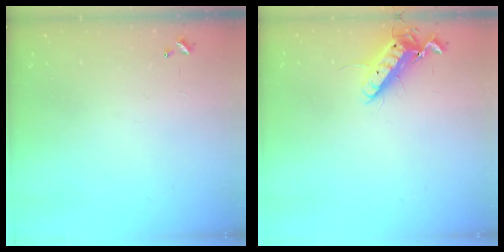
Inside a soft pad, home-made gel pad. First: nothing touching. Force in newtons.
{"total": 12.5, "press": 12.4, "slide": 1.6}